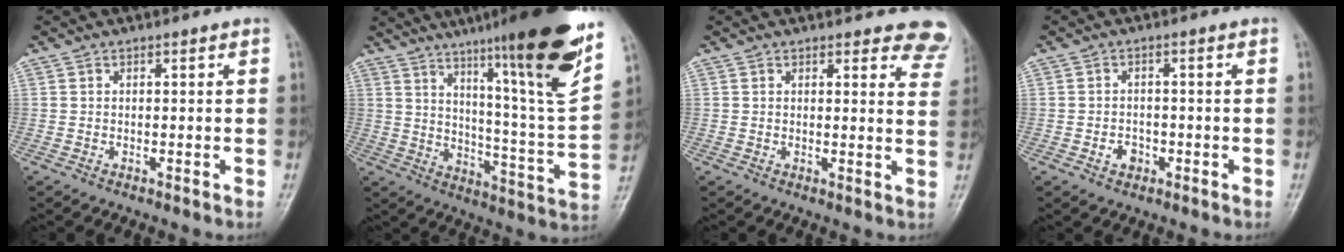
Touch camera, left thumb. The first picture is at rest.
{"total": 24.0, "force": [15.2, 1.4, 18.5], "torque": [-0.252, -0.068, 0.230]}
{"total": 8.4, "force": [7.7, 2.7, 2.3], "torque": [0.023, -0.037, 0.056]}
{"total": 2.6, "force": [-1.1, 2.1, 1.2], "torque": [-0.009, 0.010, -0.016]}